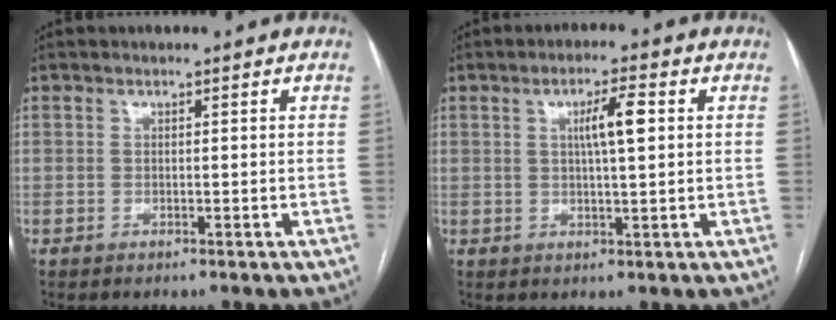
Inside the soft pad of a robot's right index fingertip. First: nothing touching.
{"total": 5.1, "force": [1.2, 0.4, 4.9], "torque": [-0.085, 0.004, 0.020]}